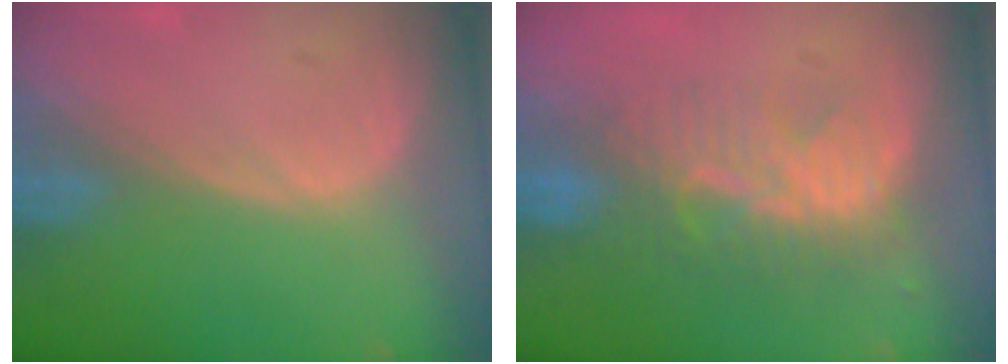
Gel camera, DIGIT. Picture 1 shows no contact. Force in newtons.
{"total": 8.4, "press": 7.6, "slide": 3.6}